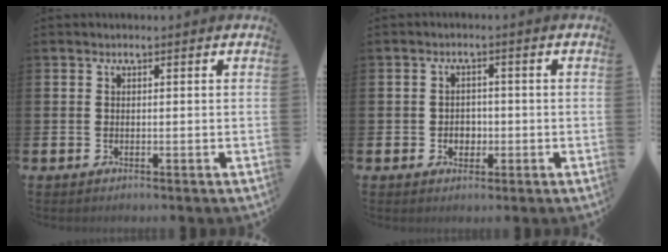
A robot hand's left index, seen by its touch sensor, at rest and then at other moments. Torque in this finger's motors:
{"motor_torque": [0.02, 0.39, -0.04, 0.02]}